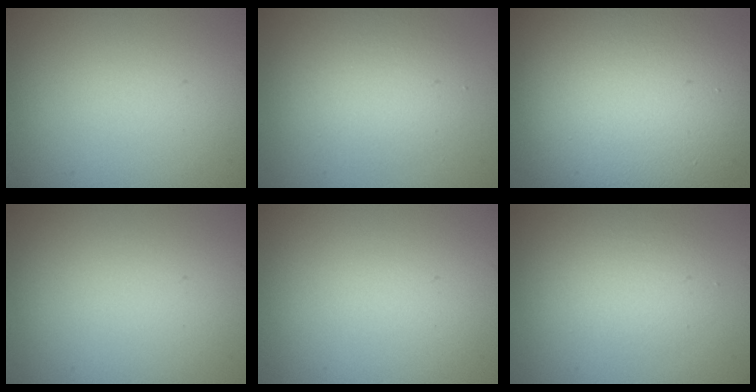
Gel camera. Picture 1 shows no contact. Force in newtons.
{"total": 3.6, "press": 3.6, "slide": 0.1}
{"total": 16.7, "press": 16.6, "slide": 1.6}
{"total": 0.0}
{"total": 0.0}
{"total": 2.6, "press": 2.6, "slide": 0.1}